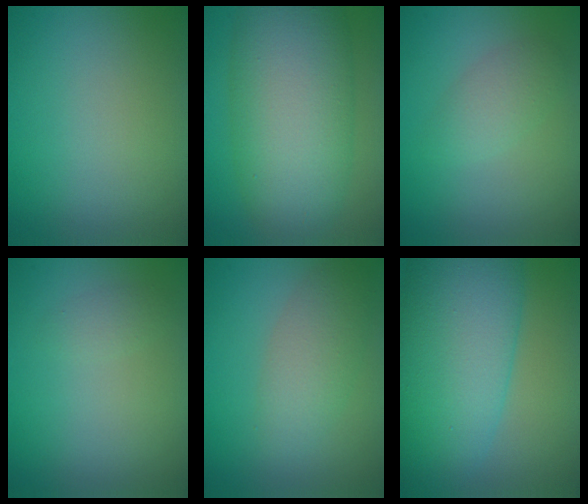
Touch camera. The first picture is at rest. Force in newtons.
{"total": 12.3, "press": 12.3, "slide": 0.2}
{"total": 2.1, "press": 2.1, "slide": 0.1}
{"total": 0.9, "press": 0.9, "slide": 0.0}
{"total": 3.6, "press": 3.6, "slide": 0.0}
{"total": 12.3, "press": 12.3, "slide": 0.1}